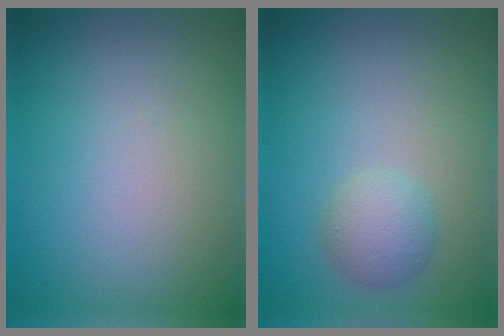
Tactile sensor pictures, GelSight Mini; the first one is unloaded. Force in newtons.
{"total": 2.4, "press": 2.4, "slide": 0.2}